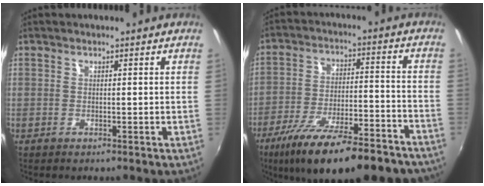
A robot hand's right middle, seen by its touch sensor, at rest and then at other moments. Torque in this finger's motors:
{"motor_torque": [1.55, -0.59, 0.69, 0.21]}